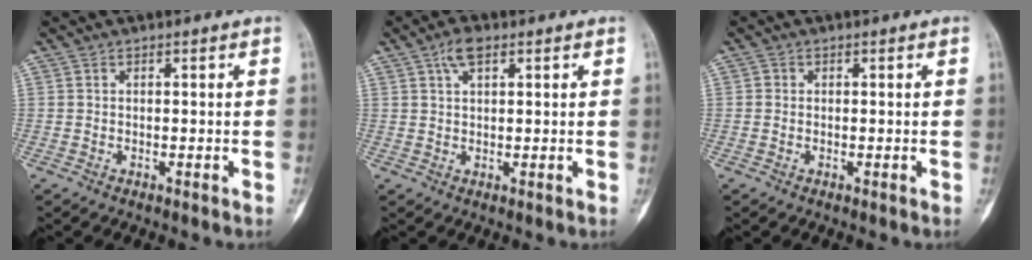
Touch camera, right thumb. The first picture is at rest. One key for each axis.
{"total": 3.7, "fx": 1.9, "fy": 1.7, "fz": 2.7, "tx": -0.048, "ty": 0.003, "tz": 0.037}
{"total": 0.5, "fx": 0.0, "fy": 0.5, "fz": 0.1, "tx": 0.005, "ty": 0.003, "tz": -0.001}